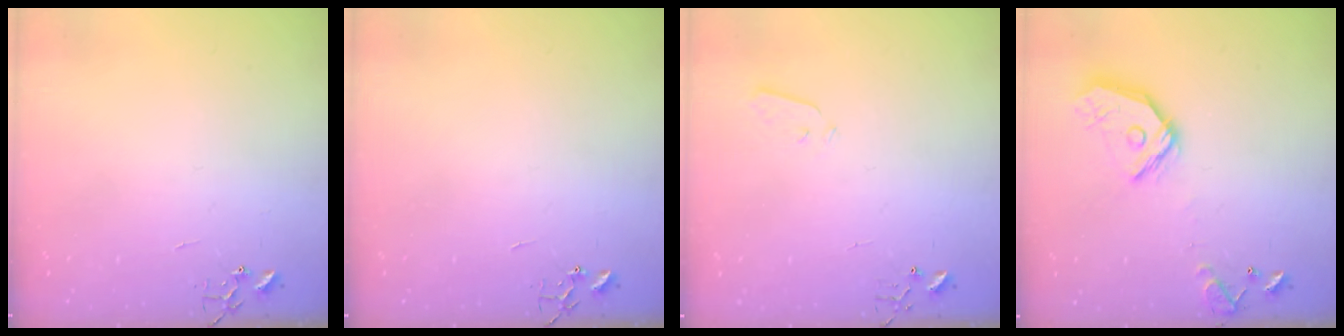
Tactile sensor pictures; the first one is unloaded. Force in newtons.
{"total": 0.0}
{"total": 3.0, "press": 2.9, "slide": 0.7}
{"total": 14.6, "press": 14.4, "slide": 1.8}